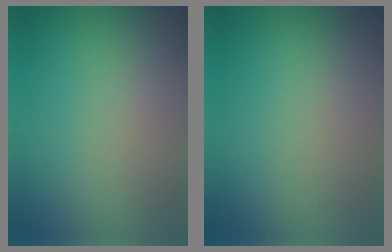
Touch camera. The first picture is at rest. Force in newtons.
{"total": 0.0}